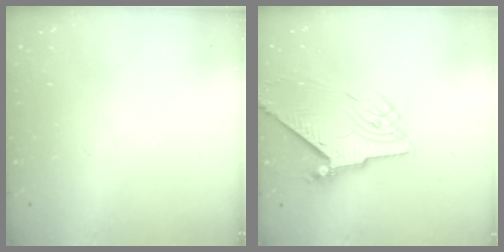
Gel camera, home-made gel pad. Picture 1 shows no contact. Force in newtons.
{"total": 8.1, "press": 8.1, "slide": 0.6}